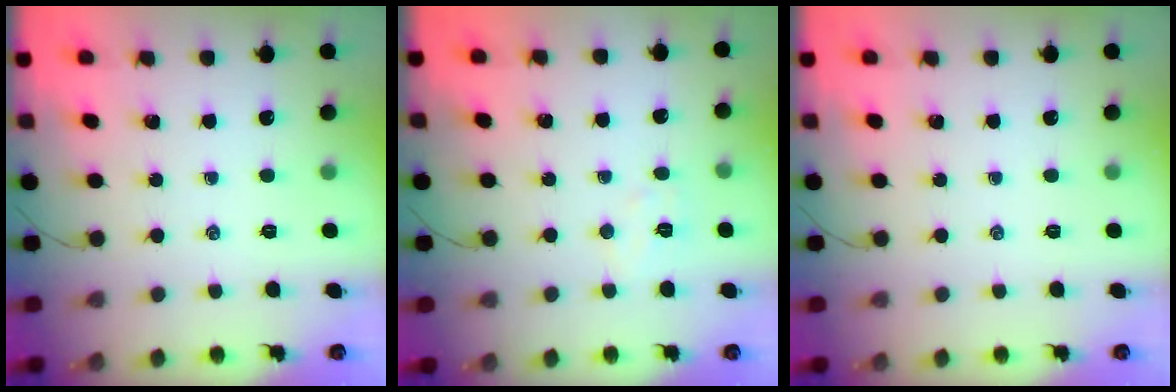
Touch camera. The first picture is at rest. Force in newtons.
{"total": 5.0, "press": 4.9, "slide": 1.1}
{"total": 0.0}